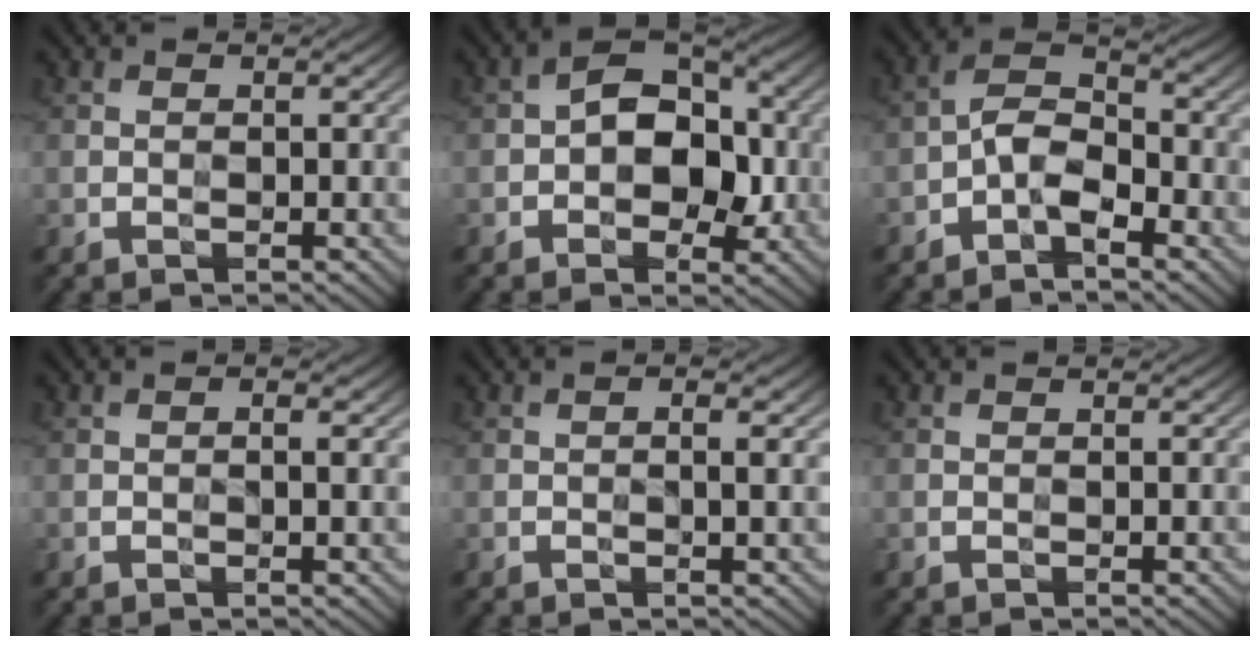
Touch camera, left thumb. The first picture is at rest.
{"total": 8.9, "force": [-0.5, 5.6, 6.9], "torque": [-0.090, 0.011, -0.020]}
{"total": 5.2, "force": [-2.7, 2.4, 3.8], "torque": [-0.064, 0.016, -0.063]}
{"total": 1.2, "force": [0.0, 0.2, 1.2], "torque": [-0.019, -0.001, -0.001]}
{"total": 1.5, "force": [0.1, 0.2, 1.5], "torque": [-0.025, 0.000, 0.000]}
{"total": 0.0}